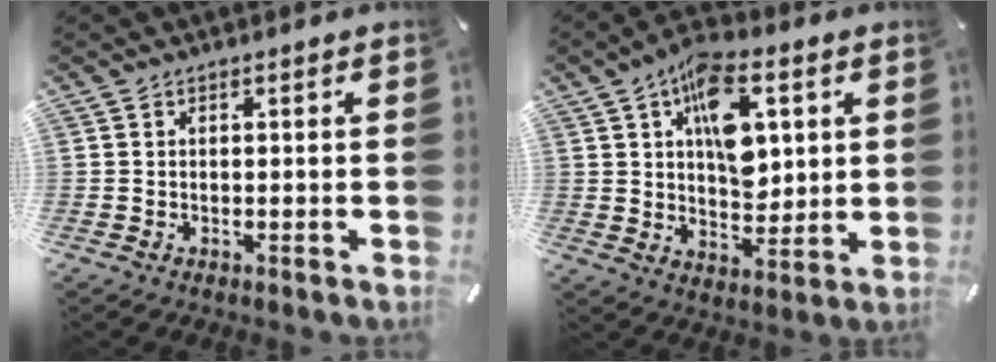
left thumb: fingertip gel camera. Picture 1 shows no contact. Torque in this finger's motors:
{"motor_torque": [2.43, 2.58, 1.61, -1.16, 0.50]}